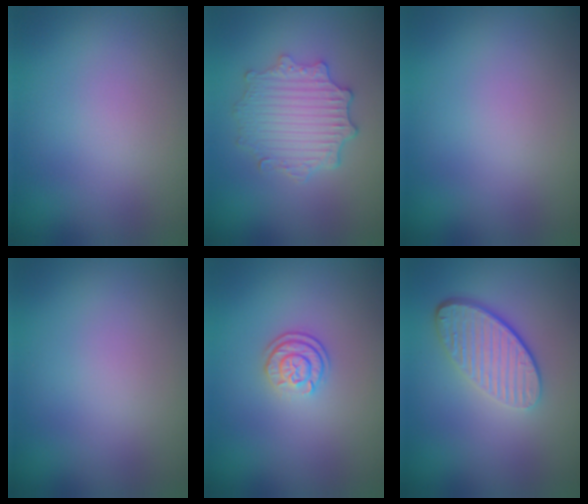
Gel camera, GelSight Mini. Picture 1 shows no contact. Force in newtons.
{"total": 4.5, "press": 3.7, "slide": 2.7}
{"total": 0.0}
{"total": 0.0}
{"total": 2.3, "press": 1.9, "slide": 1.4}
{"total": 4.6, "press": 3.3, "slide": 3.2}